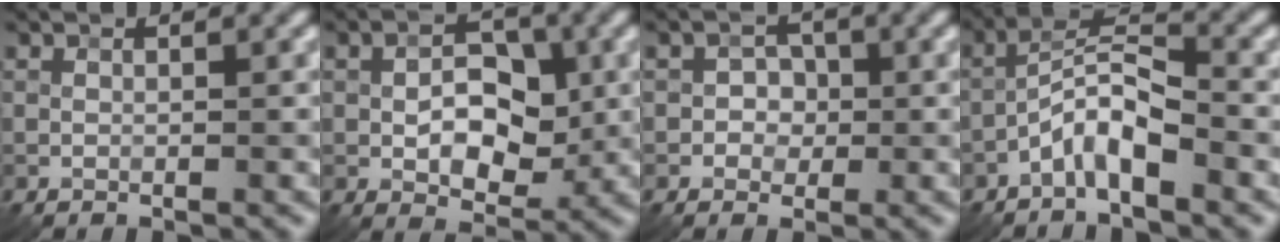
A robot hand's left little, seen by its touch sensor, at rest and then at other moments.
{"total": 5.9, "force": [-0.3, 3.6, 4.6], "torque": [-0.067, -0.001, -0.006]}
{"total": 1.9, "force": [-0.3, 1.7, 0.7], "torque": [0.011, 0.000, -0.013]}
{"total": 4.6, "force": [-2.4, 1.2, 3.7], "torque": [-0.068, 0.018, -0.054]}